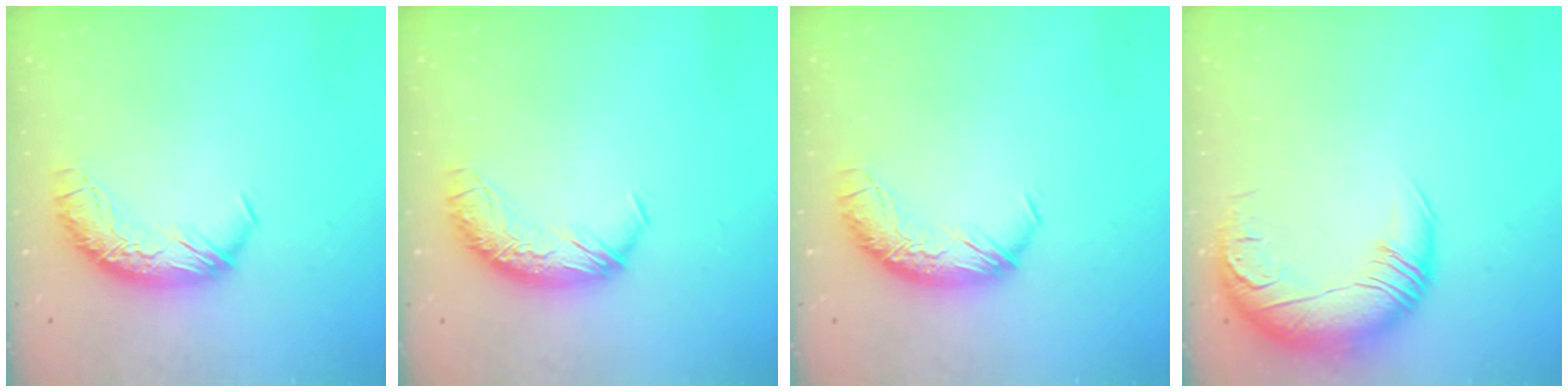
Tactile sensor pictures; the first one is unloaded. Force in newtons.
{"total": 0.0}
{"total": 0.0}
{"total": 2.9, "press": 1.1, "slide": 2.6}